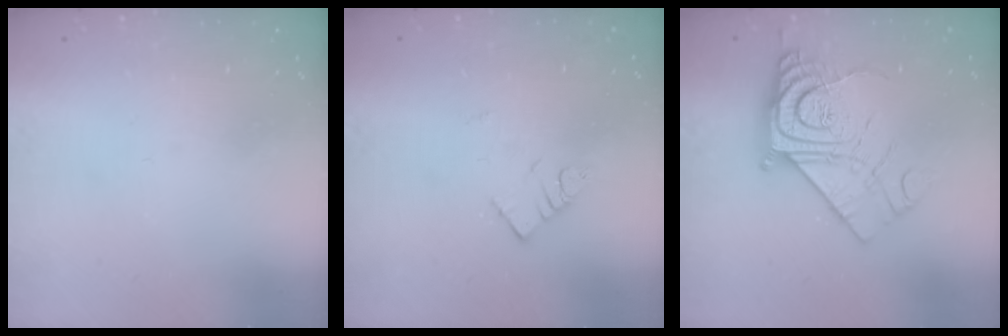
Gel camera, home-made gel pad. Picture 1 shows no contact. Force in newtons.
{"total": 4.4, "press": 4.4, "slide": 0.2}
{"total": 15.9, "press": 15.8, "slide": 1.7}